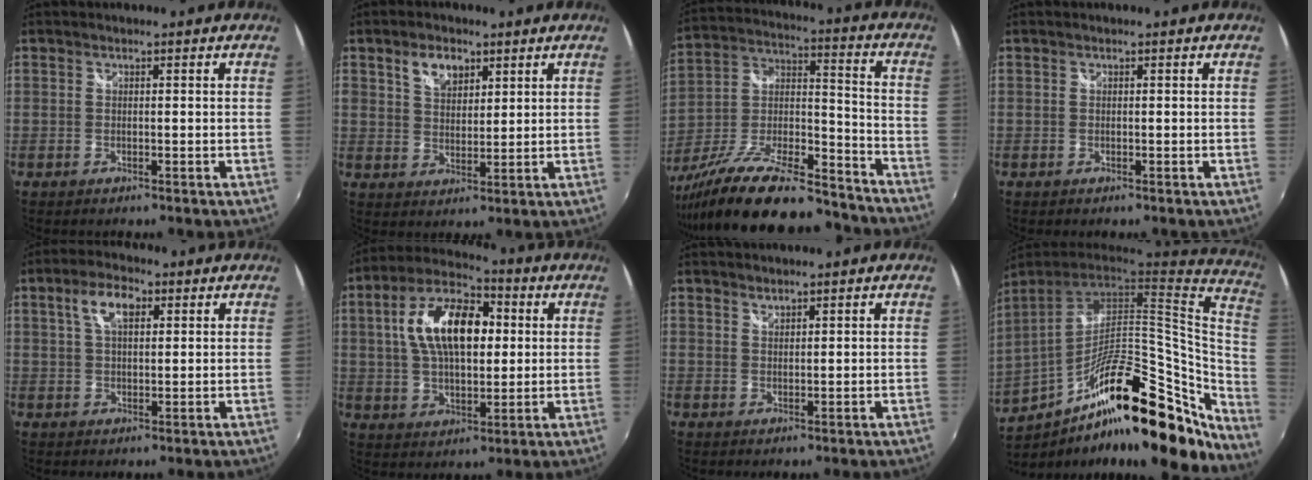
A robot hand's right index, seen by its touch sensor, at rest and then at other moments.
{"total": 5.7, "force": [3.1, 3.6, 3.2], "torque": [-0.051, 0.013, 0.057]}
{"total": 25.5, "force": [-19.8, 7.3, 14.3], "torque": [-0.262, -0.010, -0.303]}
{"total": 0.0}
{"total": 6.0, "force": [2.3, 3.0, 4.6], "torque": [-0.085, 0.016, 0.041]}
{"total": 15.9, "force": [3.0, 8.3, 13.2], "torque": [-0.244, 0.028, 0.049]}
{"total": 1.3, "force": [1.3, 0.4, 0.2], "torque": [-0.001, 0.002, 0.023]}
{"total": 30.3, "force": [-14.4, 10.6, 24.5], "torque": [-0.385, -0.028, -0.226]}